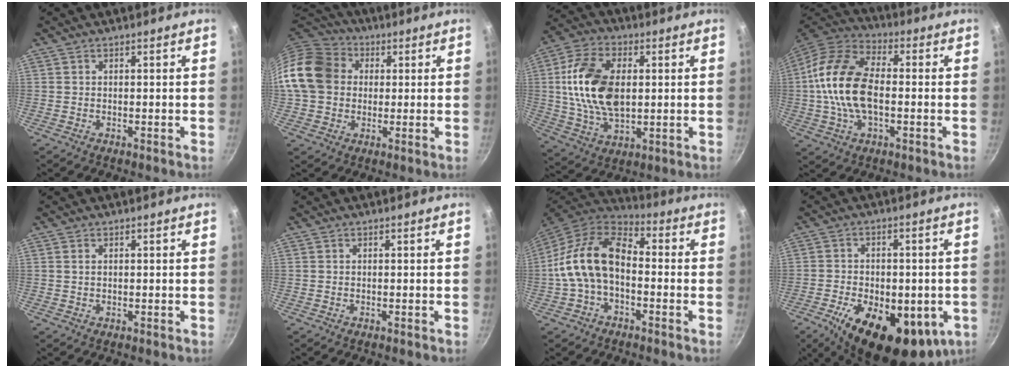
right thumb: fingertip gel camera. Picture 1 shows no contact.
{"total": 15.3, "force": [2.0, 12.7, 8.3], "torque": [-0.138, 0.029, 0.023]}
{"total": 16.9, "force": [1.9, 10.3, 13.3], "torque": [-0.238, 0.000, 0.033]}
{"total": 17.4, "force": [-0.6, 10.0, 14.2], "torque": [-0.262, 0.033, -0.027]}
{"total": 0.9, "force": [0.3, 0.6, 0.6], "torque": [-0.010, 0.002, 0.006]}
{"total": 0.0}
{"total": 15.0, "force": [-1.6, 9.3, 11.7], "torque": [-0.202, 0.045, -0.046]}
{"total": 21.1, "force": [-7.3, 11.2, 16.3], "torque": [-0.234, -0.006, -0.097]}